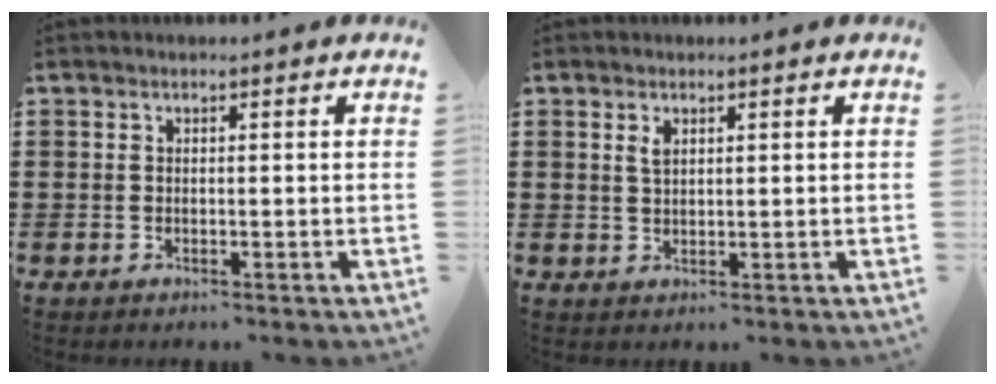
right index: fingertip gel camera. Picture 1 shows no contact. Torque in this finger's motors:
{"motor_torque": [0.02, 0.02, 0.01, 0.03]}